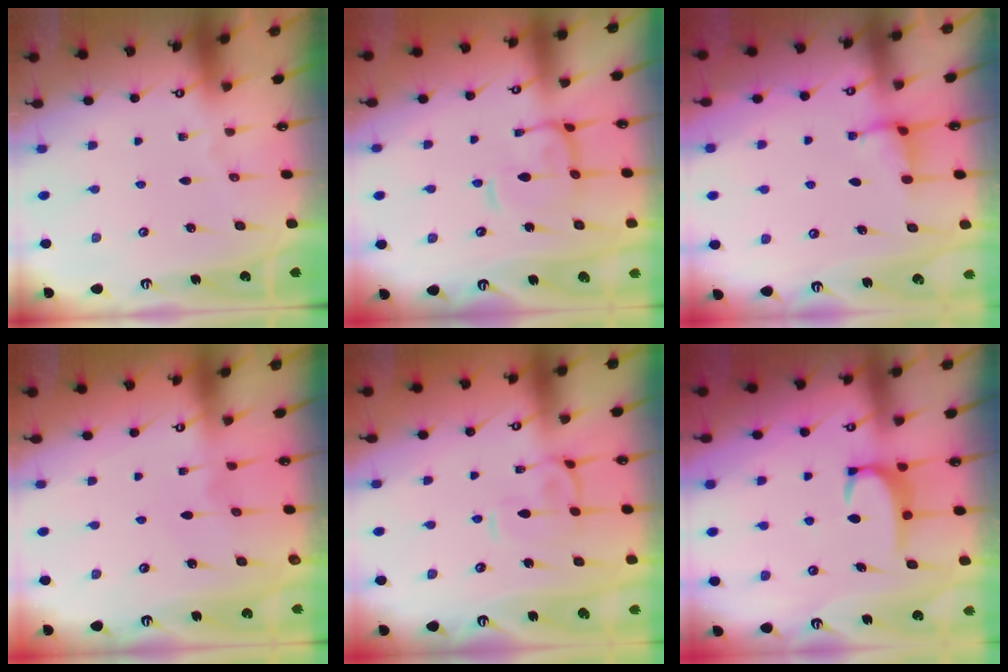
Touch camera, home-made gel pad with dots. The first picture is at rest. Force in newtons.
{"total": 4.7, "press": 4.7, "slide": 0.7}
{"total": 3.0, "press": 3.0, "slide": 0.3}
{"total": 2.8, "press": 2.8, "slide": 0.3}
{"total": 1.1, "press": 0.9, "slide": 0.7}
{"total": 3.5, "press": 3.5, "slide": 0.5}